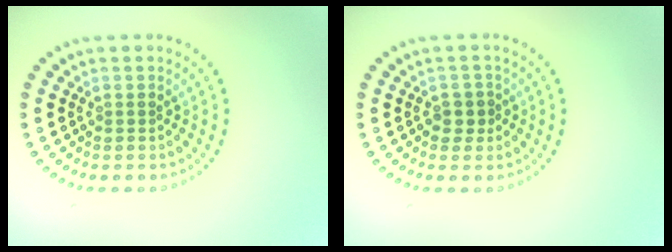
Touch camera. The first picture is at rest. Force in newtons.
{"total": 1.3, "press": 1.1, "slide": 0.7}